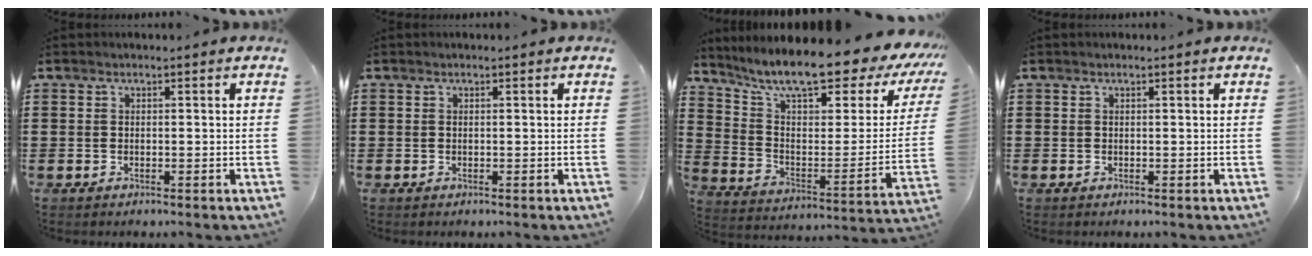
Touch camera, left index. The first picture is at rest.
{"total": 0.0}
{"total": 12.0, "force": [9.9, 1.1, 6.6], "torque": [-0.143, -0.075, 0.162]}
{"total": 0.0}